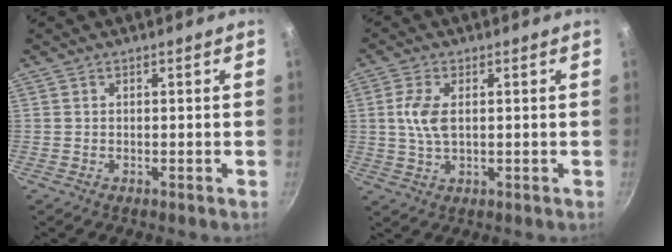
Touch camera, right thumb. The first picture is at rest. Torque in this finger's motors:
{"motor_torque": [-0.46, 0.22, 0.31, 0.23, -0.01]}